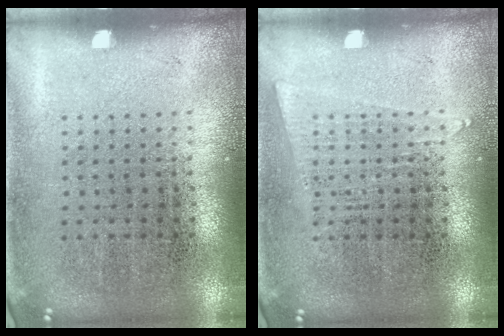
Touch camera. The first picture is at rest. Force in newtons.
{"total": 1.0, "press": 1.0, "slide": 0.1}